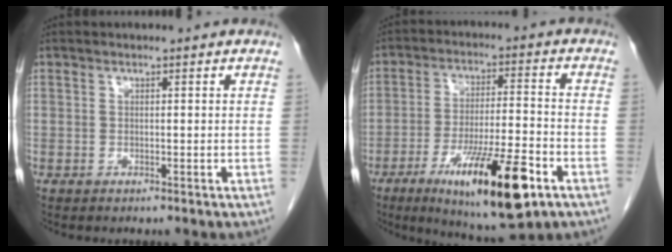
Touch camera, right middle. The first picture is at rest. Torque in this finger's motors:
{"motor_torque": [1.61, -0.53, 0.30, 0.13]}